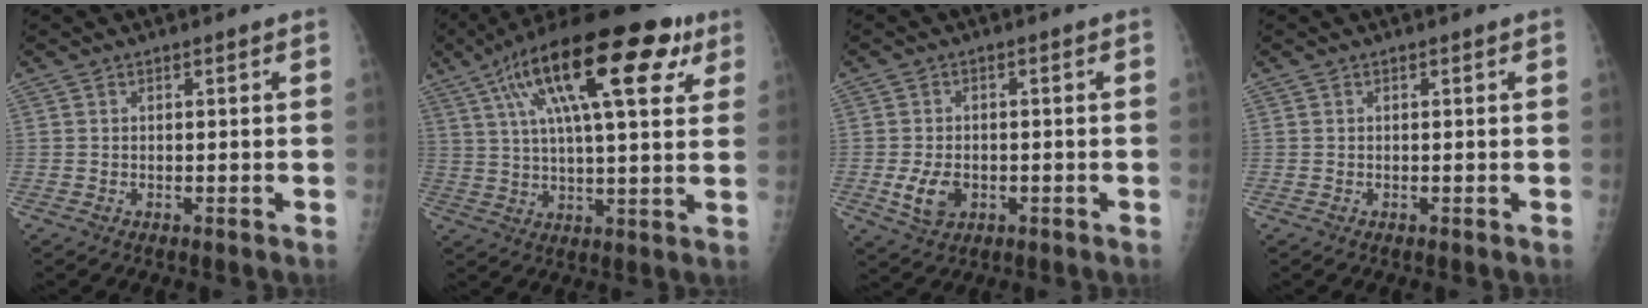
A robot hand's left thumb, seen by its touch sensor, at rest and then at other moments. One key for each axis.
{"total": 24.7, "fx": 11.0, "fy": 8.1, "fz": 20.5, "tx": -0.326, "ty": 0.013, "tz": 0.169}
{"total": 5.5, "fx": -1.4, "fy": 3.8, "fz": 3.7, "tx": -0.064, "ty": -0.003, "tz": -0.019}
{"total": 0.0}